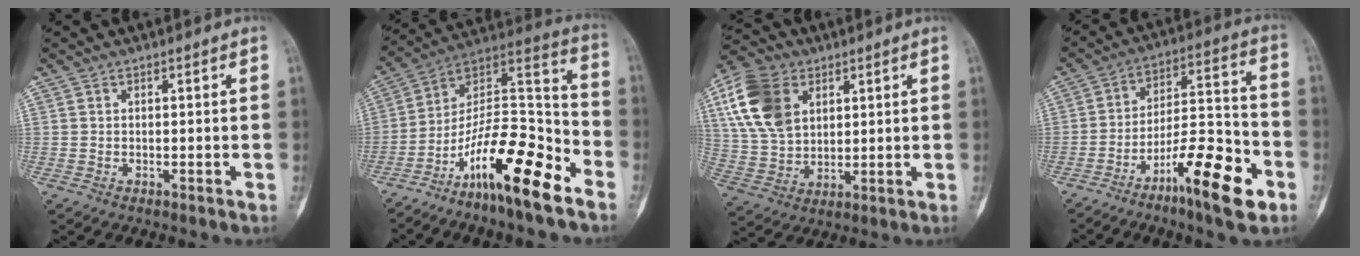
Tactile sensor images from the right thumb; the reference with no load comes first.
{"total": 19.6, "force": [-11.8, 4.9, 14.9], "torque": [-0.249, 0.097, -0.200]}
{"total": 14.8, "force": [5.5, 10.3, 9.0], "torque": [-0.166, -0.006, 0.106]}
{"total": 16.0, "force": [-8.4, 4.1, 13.0], "torque": [-0.207, 0.064, -0.133]}